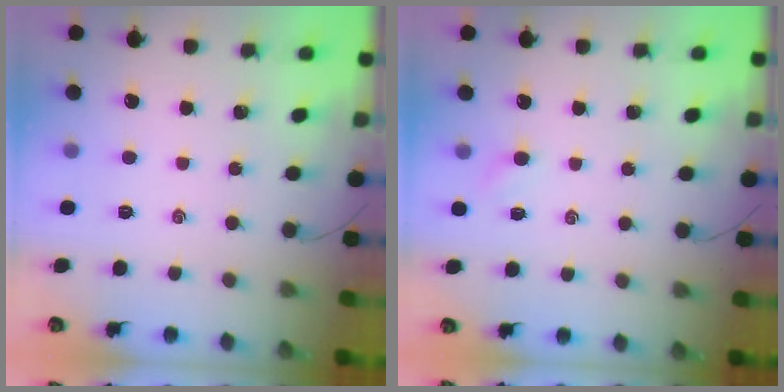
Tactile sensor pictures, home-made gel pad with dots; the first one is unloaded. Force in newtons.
{"total": 2.4, "press": 2.3, "slide": 0.7}